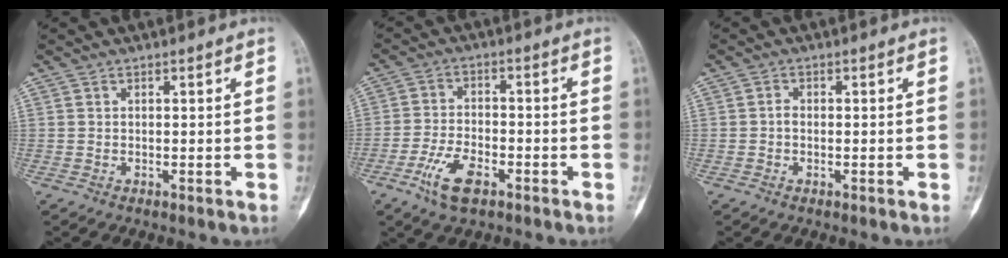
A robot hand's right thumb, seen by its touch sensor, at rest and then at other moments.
{"total": 7.9, "force": [-4.3, 3.8, 5.5], "torque": [-0.112, 0.016, -0.077]}
{"total": 1.1, "force": [-0.3, 0.8, 0.7], "torque": [-0.012, 0.003, -0.007]}